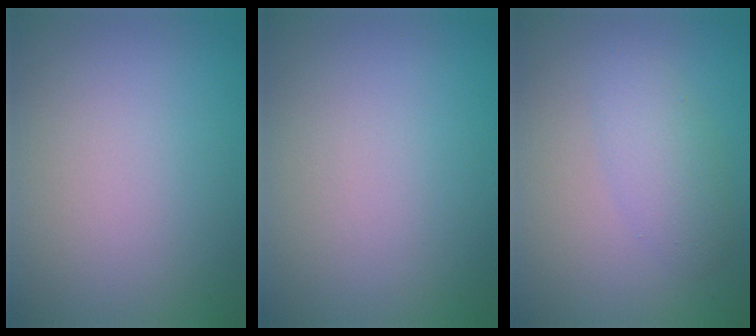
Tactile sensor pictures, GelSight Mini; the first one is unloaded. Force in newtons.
{"total": 0.0}
{"total": 2.4, "press": 2.4, "slide": 0.1}